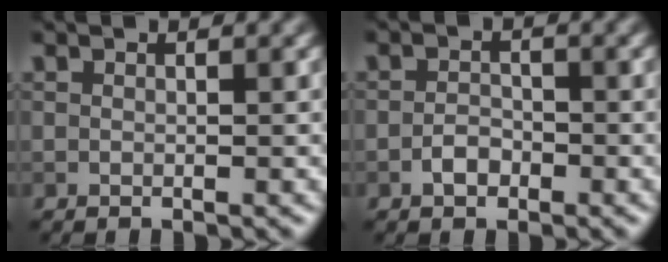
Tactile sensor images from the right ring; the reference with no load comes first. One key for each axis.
{"total": 1.7, "fx": -0.9, "fy": 1.1, "fz": 0.9, "tx": -0.015, "ty": 0.004, "tz": -0.019}